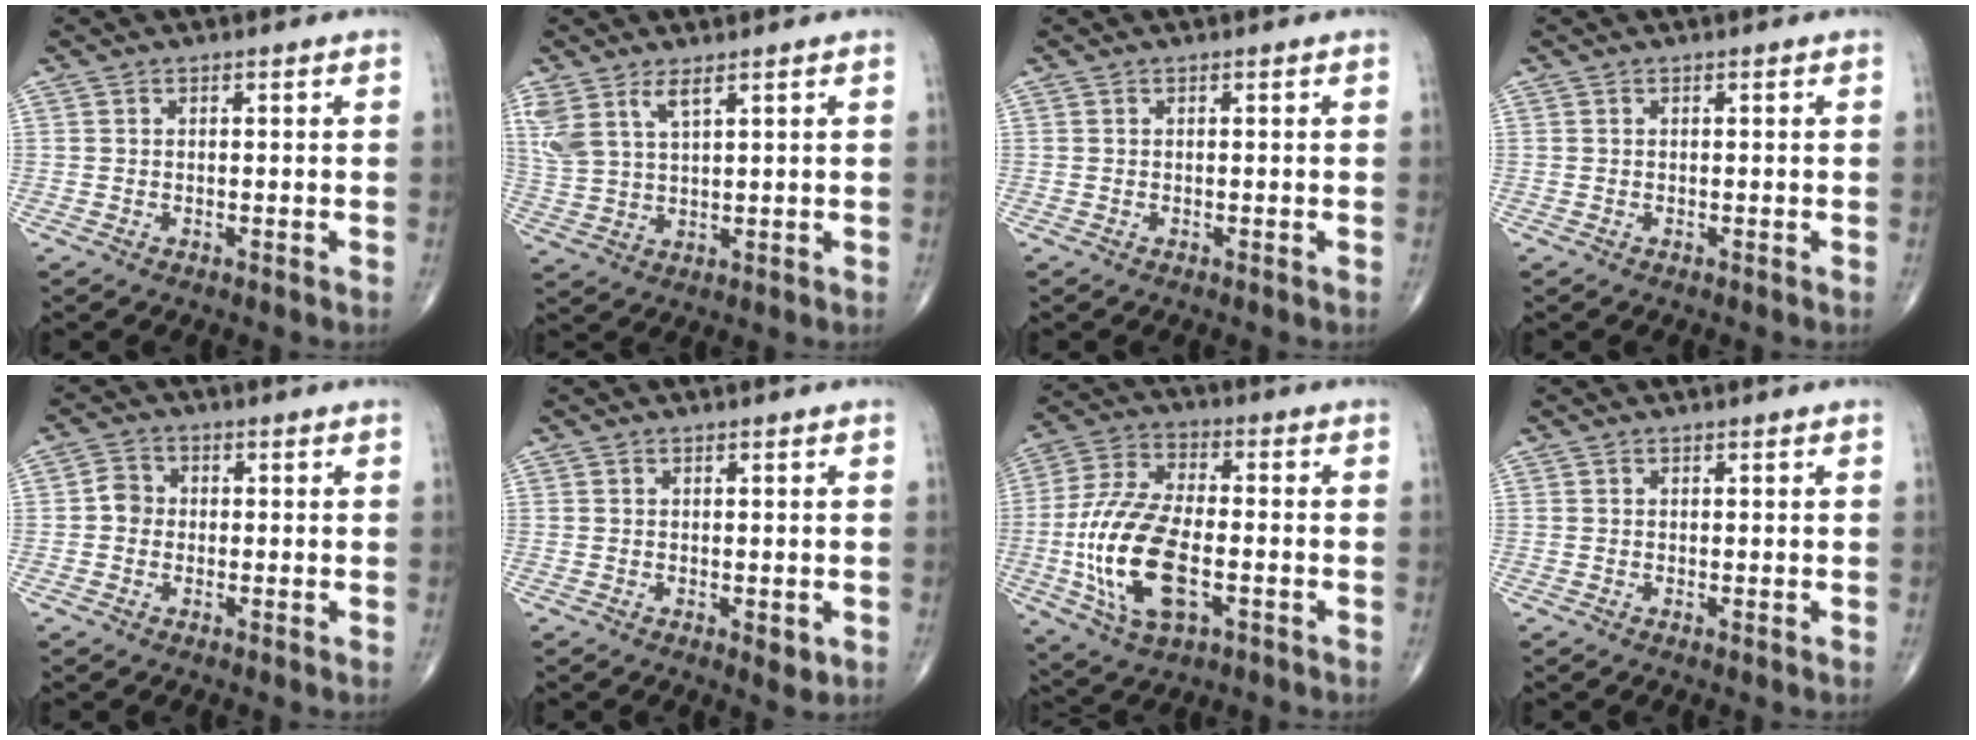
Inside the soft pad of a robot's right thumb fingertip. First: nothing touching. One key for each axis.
{"total": 6.7, "fx": 4.0, "fy": 2.4, "fz": 4.7, "tx": -0.107, "ty": -0.012, "tz": 0.091}
{"total": 0.0}
{"total": 0.0}
{"total": 3.2, "fx": -0.3, "fy": 2.9, "fz": 1.4, "tx": -0.009, "ty": 0.007, "tz": -0.014}
{"total": 2.2, "fx": -0.4, "fy": 1.1, "fz": 1.8, "tx": -0.019, "ty": -0.005, "tz": -0.003}
{"total": 17.8, "fx": -3.9, "fy": 8.7, "fz": 15.0, "tx": -0.312, "ty": 0.014, "tz": -0.067}
{"total": 0.0}